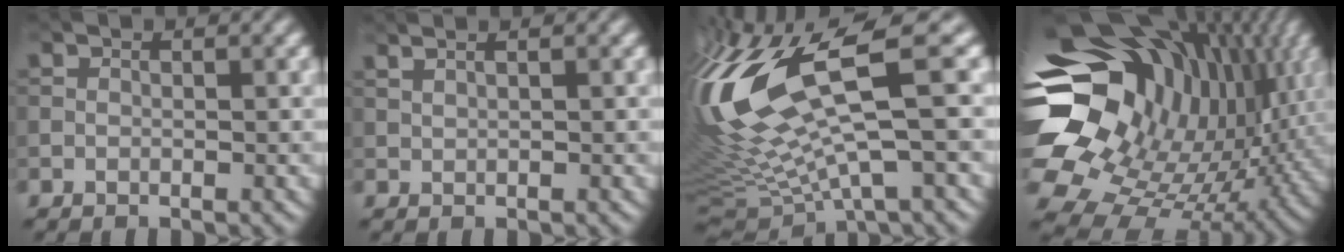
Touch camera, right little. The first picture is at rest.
{"total": 2.5, "force": [1.9, 0.9, 1.4], "torque": [-0.024, 0.012, 0.013]}
{"total": 14.9, "force": [3.2, 4.7, 13.8], "torque": [-0.321, 0.007, 0.075]}
{"total": 19.3, "force": [4.1, 13.6, 13.0], "torque": [-0.259, -0.014, 0.100]}